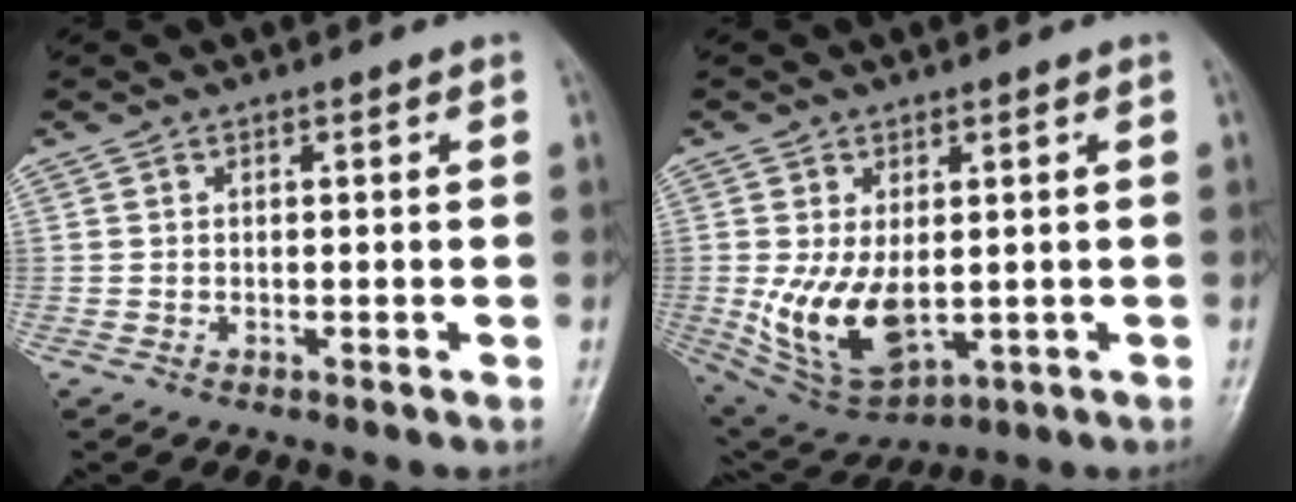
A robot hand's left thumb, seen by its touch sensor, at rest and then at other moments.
{"total": 11.2, "force": [-0.5, 6.5, 9.1], "torque": [-0.160, -0.020, 0.015]}